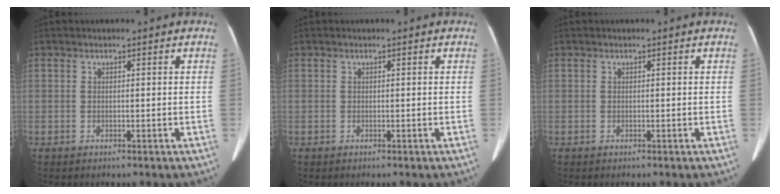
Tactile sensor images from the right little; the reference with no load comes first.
{"total": 0.0}
{"total": 0.0}